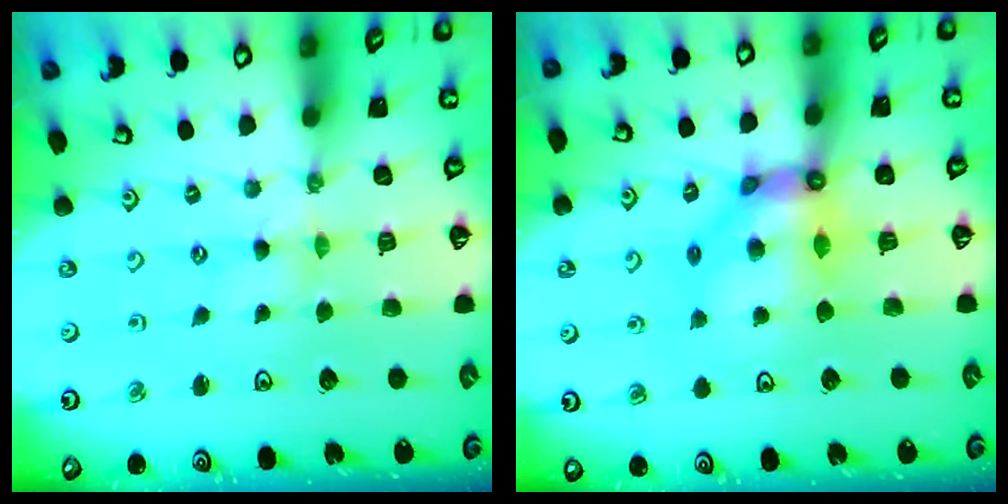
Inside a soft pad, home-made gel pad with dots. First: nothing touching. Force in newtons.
{"total": 10.7, "press": 10.6, "slide": 1.5}